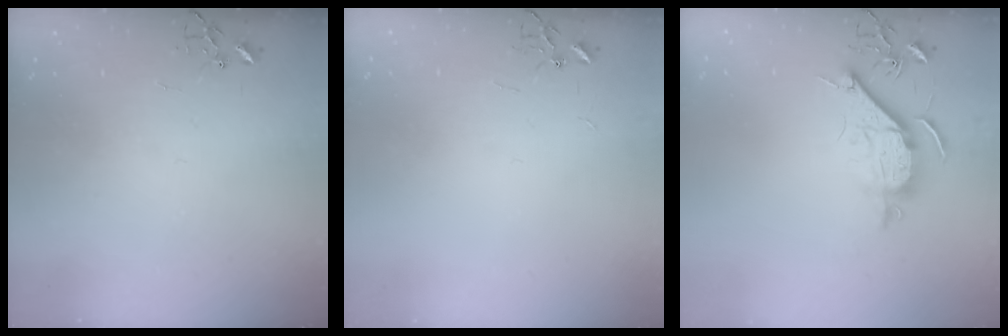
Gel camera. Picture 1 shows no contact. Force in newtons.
{"total": 1.8, "press": 1.8, "slide": 0.2}
{"total": 9.5, "press": 9.5, "slide": 0.9}